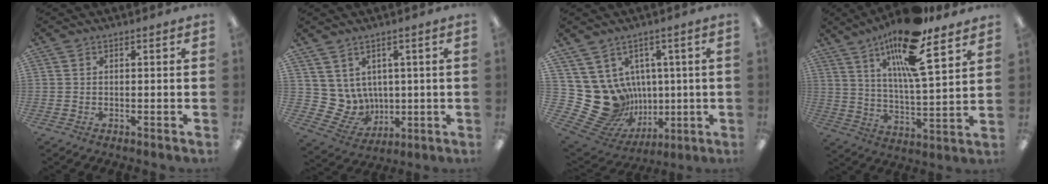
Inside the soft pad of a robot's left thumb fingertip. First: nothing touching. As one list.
[{"total": 6.4, "force": [2.9, 5.7, 0.6], "torque": [-0.042, -0.029, 0.066]}, {"total": 15.8, "force": [-0.3, 14.8, 5.6], "torque": [-0.142, -0.032, 0.027]}, {"total": 18.8, "force": [12.1, 4.8, 13.6], "torque": [-0.228, -0.062, 0.193]}]